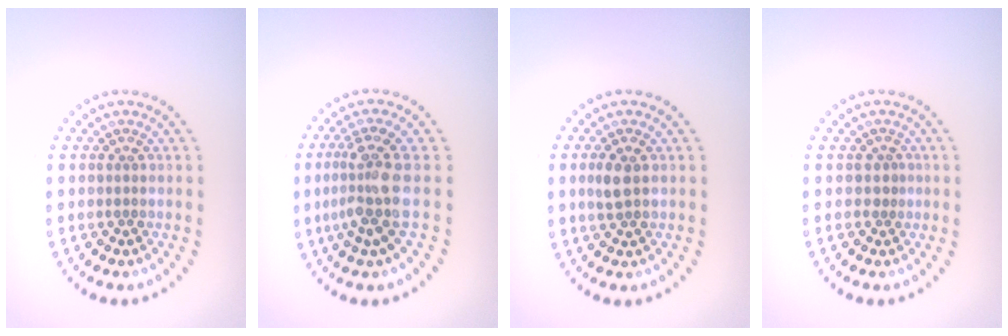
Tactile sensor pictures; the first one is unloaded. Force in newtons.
{"total": 3.6, "press": 2.8, "slide": 2.2}
{"total": 1.8, "press": 1.7, "slide": 0.3}
{"total": 0.8, "press": 0.5, "slide": 0.6}